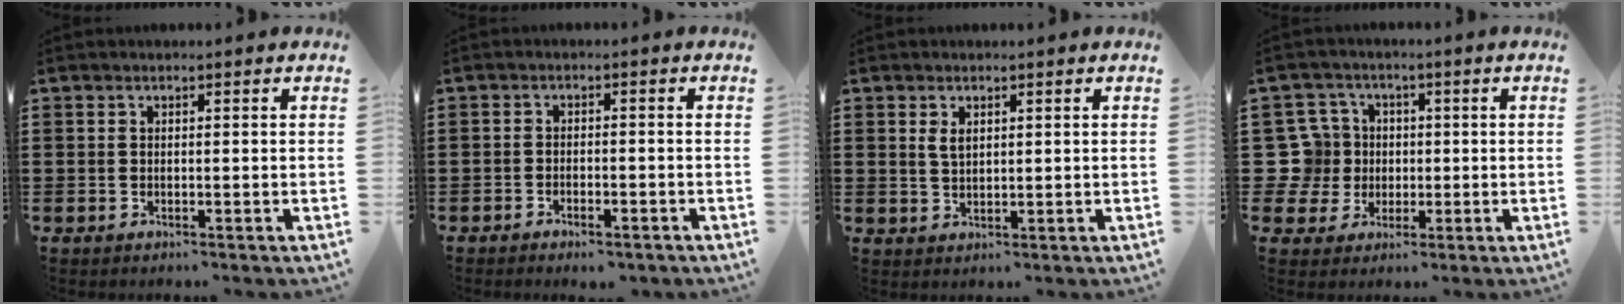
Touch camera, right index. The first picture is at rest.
{"total": 1.5, "force": [-1.3, 0.2, 0.5], "torque": [-0.016, -0.002, -0.025]}
{"total": 2.0, "force": [0.9, 1.1, 1.4], "torque": [-0.032, 0.004, 0.017]}
{"total": 8.9, "force": [0.8, 8.4, 2.7], "torque": [-0.105, 0.012, 0.017]}